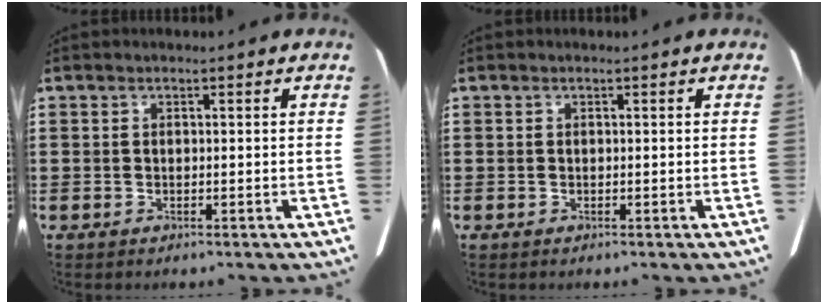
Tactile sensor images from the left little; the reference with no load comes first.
{"total": 0.0}